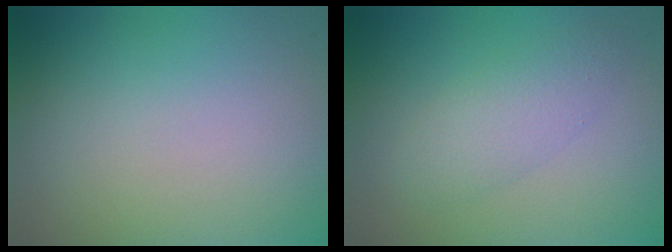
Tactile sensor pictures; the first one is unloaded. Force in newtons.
{"total": 2.9, "press": 2.9, "slide": 0.1}